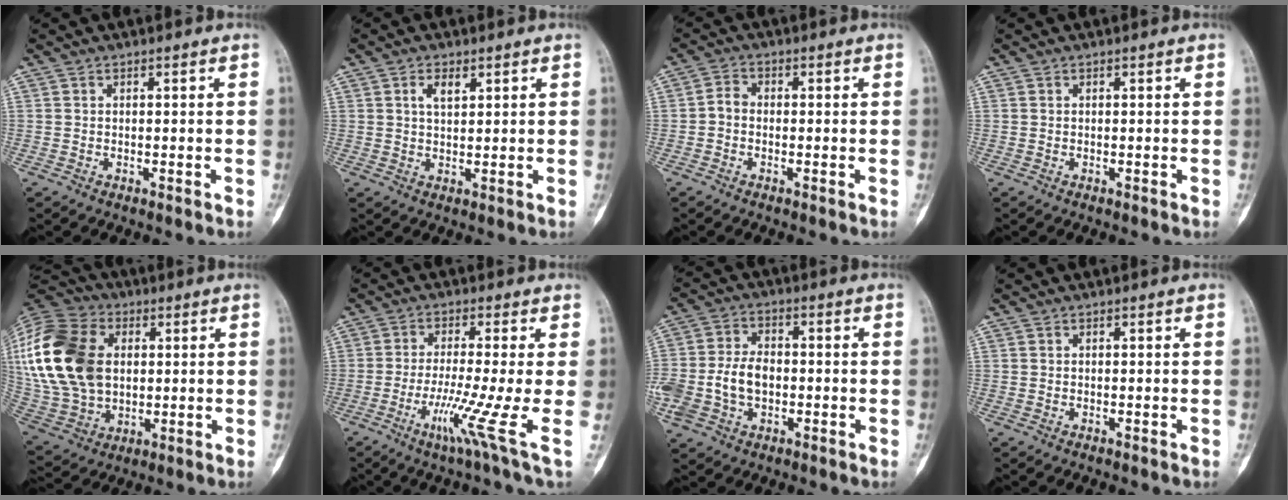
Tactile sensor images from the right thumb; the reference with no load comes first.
{"total": 3.1, "force": [1.5, 1.5, 2.2], "torque": [-0.034, -0.004, 0.027]}
{"total": 2.5, "force": [-0.6, 1.9, 1.5], "torque": [-0.023, 0.011, -0.021]}
{"total": 0.0}
{"total": 27.5, "force": [4.7, 19.4, 19.0], "torque": [-0.419, 0.020, 0.095]}
{"total": 10.1, "force": [-2.8, -1.2, 9.6], "torque": [-0.187, -0.024, -0.058]}
{"total": 11.1, "force": [-1.6, 7.9, 7.7], "torque": [-0.155, 0.022, -0.027]}
{"total": 0.0}